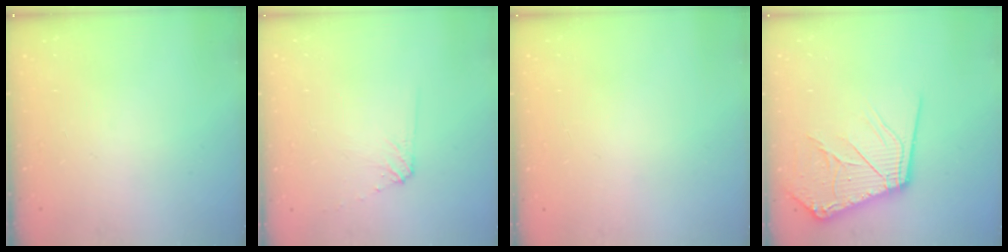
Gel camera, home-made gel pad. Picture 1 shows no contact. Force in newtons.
{"total": 5.5, "press": 5.4, "slide": 0.7}
{"total": 0.7, "press": 0.3, "slide": 0.7}
{"total": 14.8, "press": 14.7, "slide": 2.0}